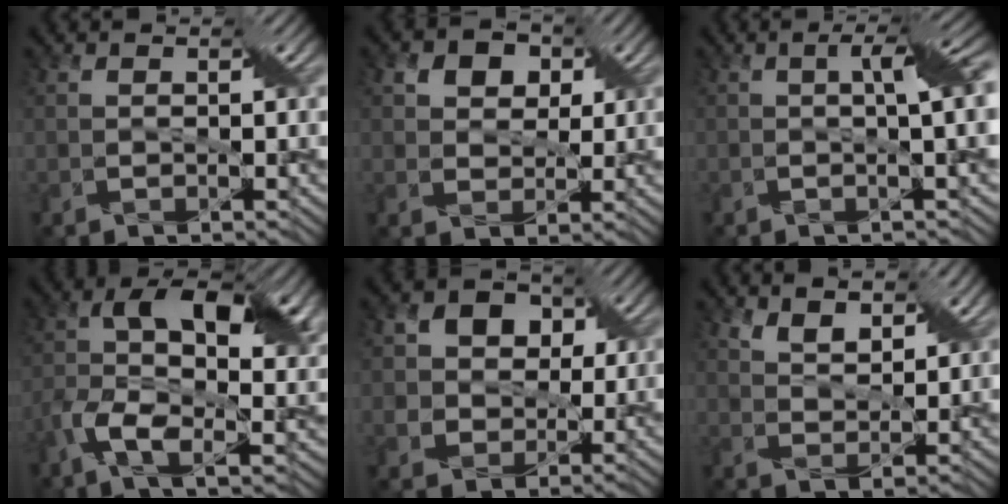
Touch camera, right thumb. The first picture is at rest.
{"total": 5.4, "force": [2.5, 4.1, 2.6], "torque": [-0.066, -0.003, 0.038]}
{"total": 6.1, "force": [0.4, 1.1, 6.0], "torque": [-0.082, 0.016, 0.001]}
{"total": 14.3, "force": [-0.5, 7.7, 12.0], "torque": [-0.237, -0.006, -0.016]}
{"total": 7.4, "force": [1.7, 6.5, 3.1], "torque": [-0.076, 0.020, 0.017]}
{"total": 4.6, "force": [3.1, 2.1, 2.7], "torque": [-0.061, -0.004, 0.064]}